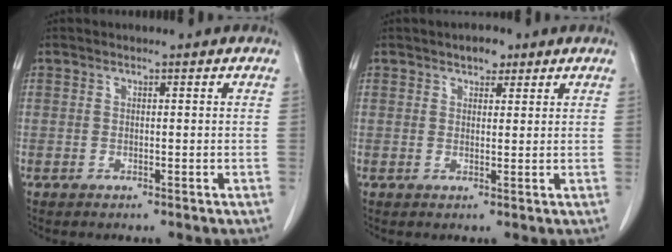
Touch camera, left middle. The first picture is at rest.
{"total": 2.4, "force": [1.6, 1.4, 1.1], "torque": [-0.018, 0.004, 0.023]}